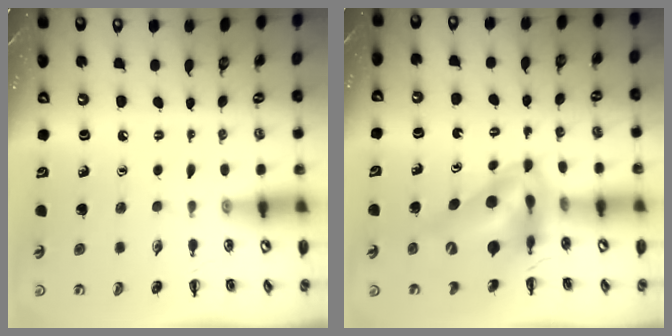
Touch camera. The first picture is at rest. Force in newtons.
{"total": 12.2, "press": 11.6, "slide": 3.6}